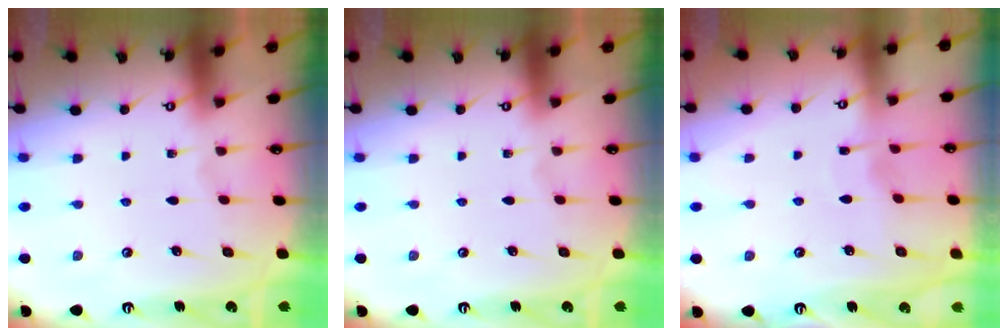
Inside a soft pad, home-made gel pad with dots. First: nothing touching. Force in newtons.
{"total": 0.0}
{"total": 1.8, "press": 1.7, "slide": 0.3}